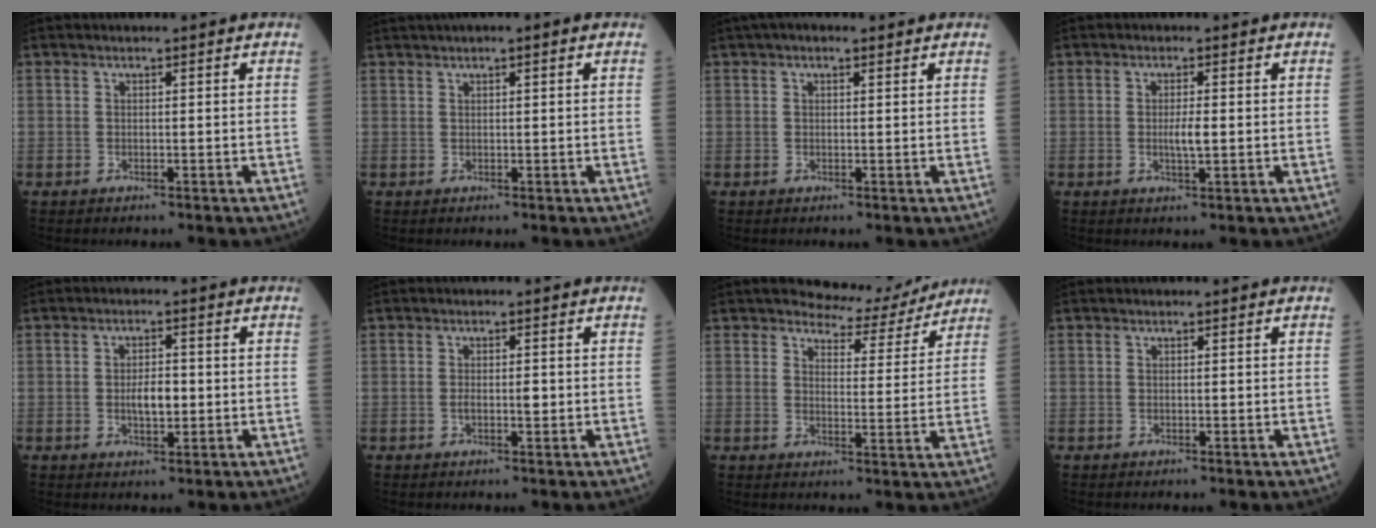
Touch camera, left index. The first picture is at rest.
{"total": 3.1, "force": [1.9, 0.3, 2.4], "torque": [-0.047, 0.020, 0.031]}
{"total": 3.0, "force": [1.9, 1.1, 2.0], "torque": [-0.037, 0.023, 0.030]}
{"total": 2.4, "force": [-0.1, 0.3, 2.4], "torque": [-0.047, -0.002, -0.001]}
{"total": 3.8, "force": [-0.3, 1.6, 3.5], "torque": [-0.062, 0.000, -0.005]}
{"total": 1.9, "force": [-0.2, 0.6, 1.7], "torque": [-0.034, 0.001, -0.003]}
{"total": 7.3, "force": [7.0, 1.9, 0.2], "torque": [-0.007, -0.008, 0.090]}
{"total": 0.0}